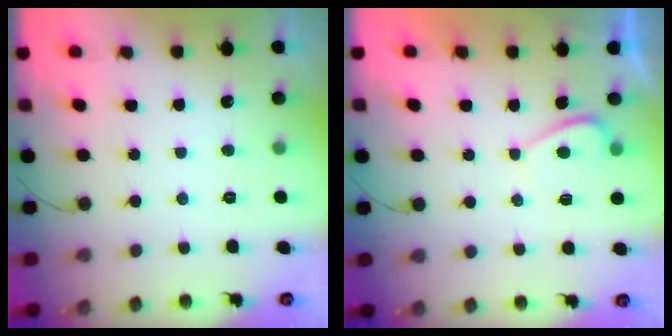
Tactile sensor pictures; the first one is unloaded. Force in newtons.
{"total": 2.1, "press": 2.0, "slide": 0.7}